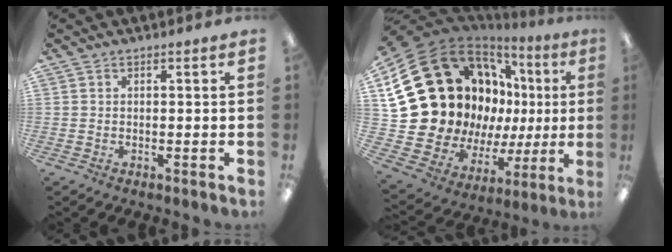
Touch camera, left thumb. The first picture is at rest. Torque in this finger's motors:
{"motor_torque": [1.93, 3.07, 1.60, -1.17, 0.51]}